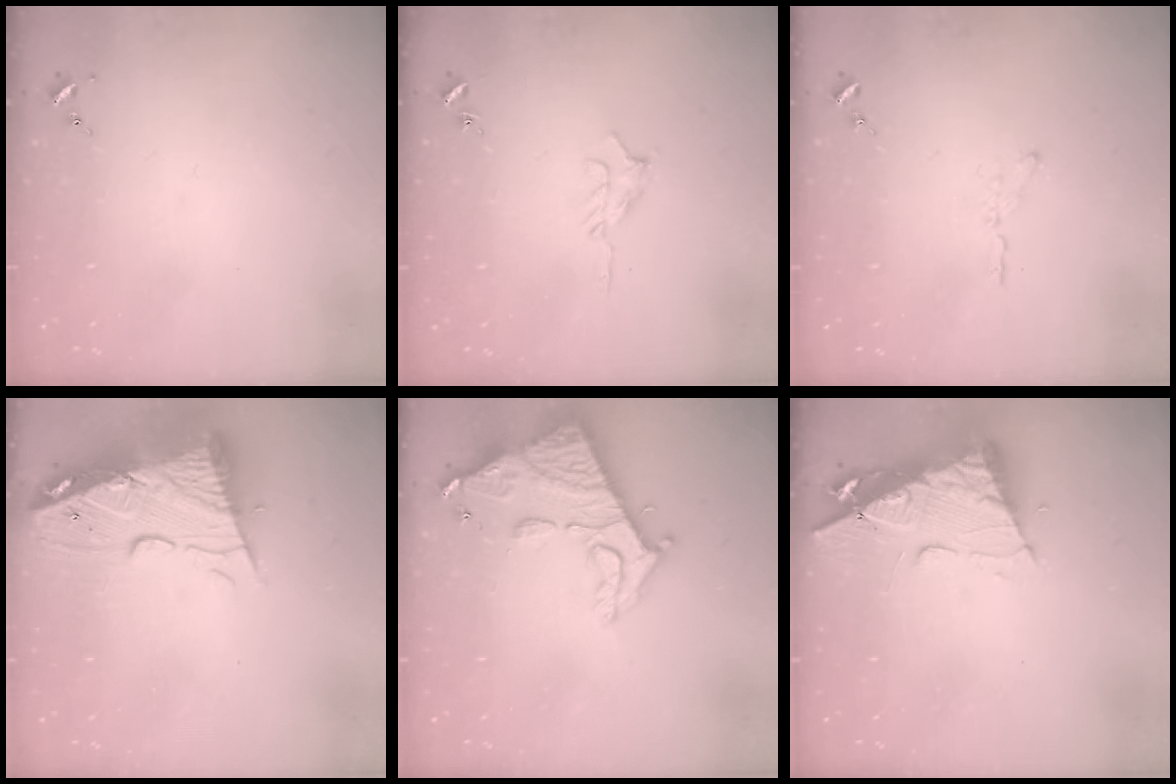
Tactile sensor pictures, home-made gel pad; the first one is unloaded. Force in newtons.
{"total": 5.2, "press": 5.2, "slide": 0.6}
{"total": 3.4, "press": 3.4, "slide": 0.4}
{"total": 15.5, "press": 15.4, "slide": 1.4}
{"total": 16.7, "press": 16.6, "slide": 1.7}
{"total": 12.0, "press": 11.9, "slide": 1.3}